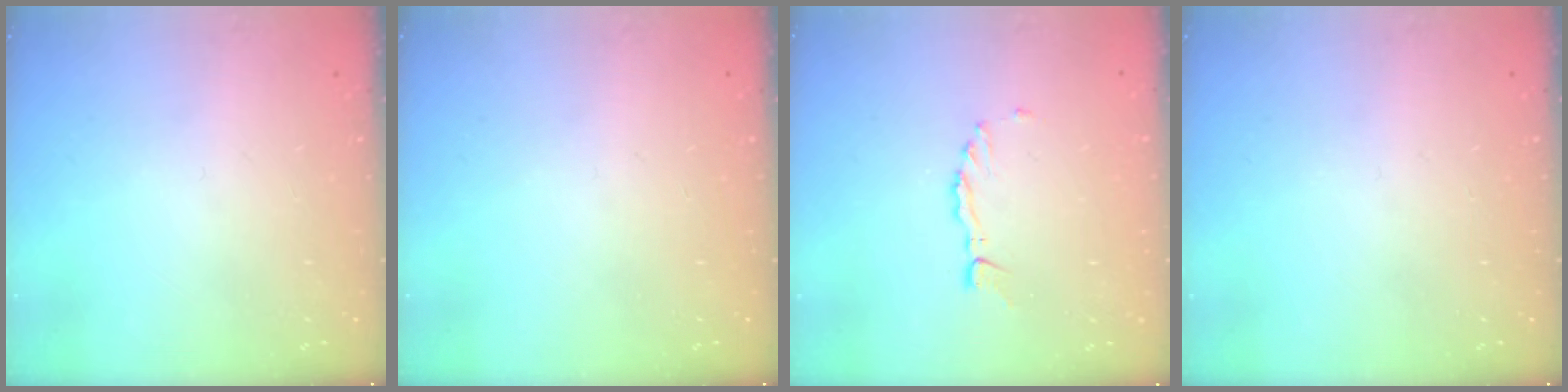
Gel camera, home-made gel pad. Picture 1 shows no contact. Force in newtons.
{"total": 0.0}
{"total": 2.3, "press": 2.2, "slide": 0.4}
{"total": 0.0}